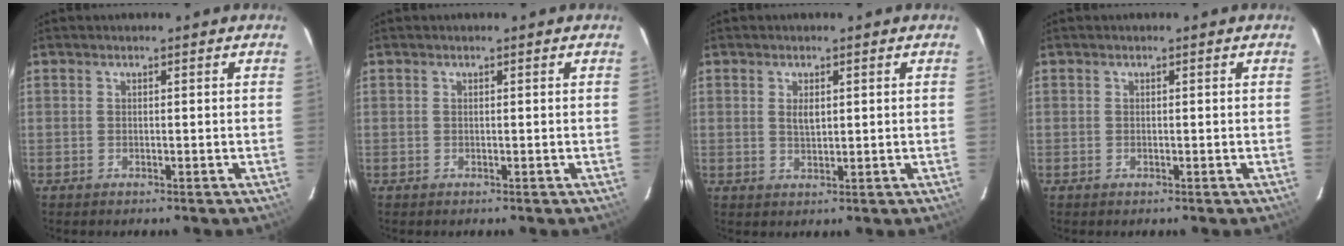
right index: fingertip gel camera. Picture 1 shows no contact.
{"total": 0.0}
{"total": 2.3, "force": [0.7, 1.1, 1.9], "torque": [-0.033, 0.000, 0.014]}
{"total": 0.0}